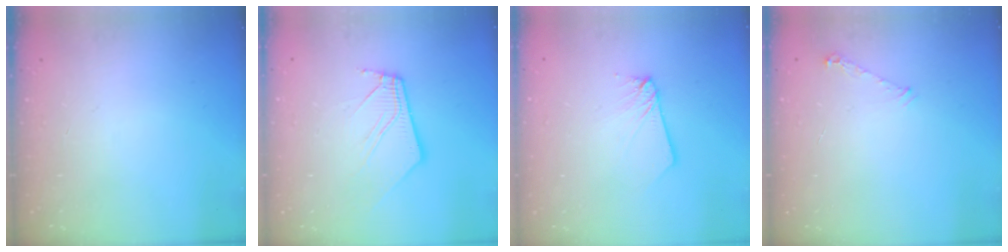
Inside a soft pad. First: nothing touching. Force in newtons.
{"total": 10.2, "press": 10.1, "slide": 1.2}
{"total": 2.6, "press": 2.6, "slide": 0.2}
{"total": 4.9, "press": 4.9, "slide": 0.5}